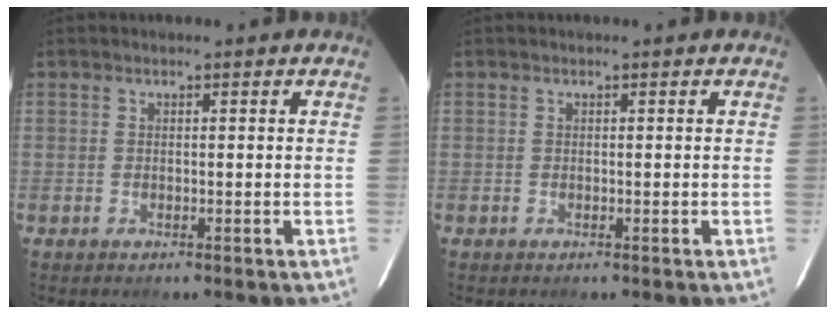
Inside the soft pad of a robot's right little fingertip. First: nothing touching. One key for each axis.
{"total": 0.0}